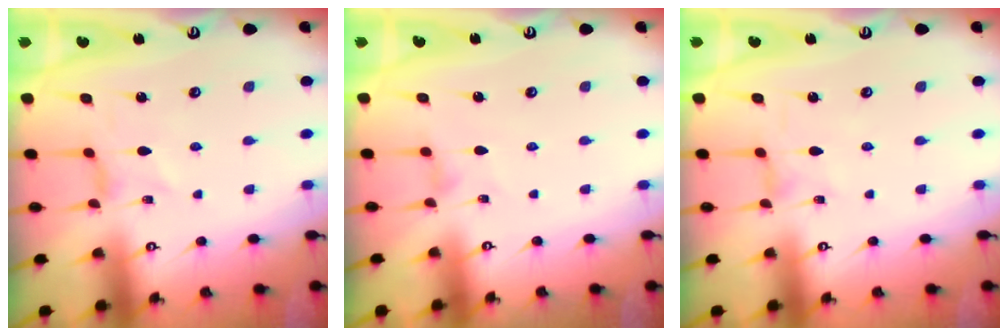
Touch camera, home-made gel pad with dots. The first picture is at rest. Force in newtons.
{"total": 1.3, "press": 1.3, "slide": 0.2}
{"total": 0.5, "press": 0.5, "slide": 0.2}